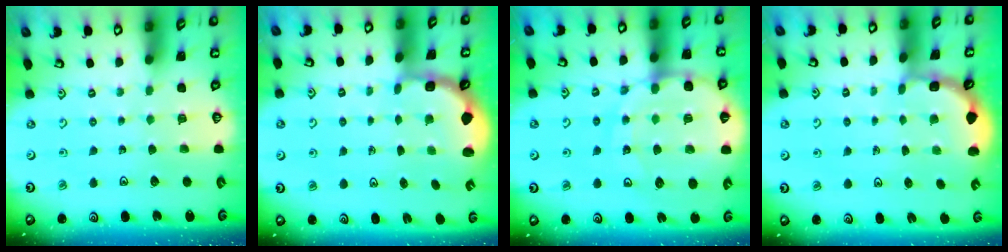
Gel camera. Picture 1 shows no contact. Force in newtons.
{"total": 2.4, "press": 2.0, "slide": 1.3}
{"total": 17.8, "press": 17.4, "slide": 3.8}
{"total": 1.9, "press": 1.9, "slide": 0.3}